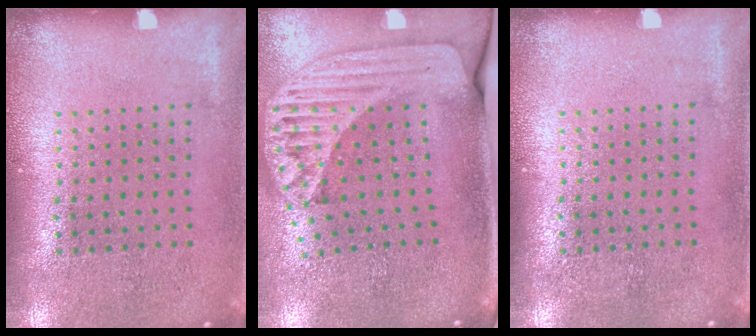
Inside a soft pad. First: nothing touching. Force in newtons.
{"total": 2.4, "press": 1.8, "slide": 1.7}
{"total": 0.0}